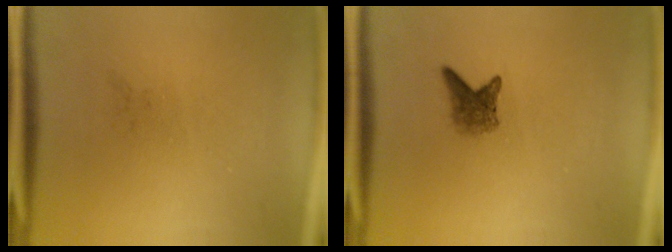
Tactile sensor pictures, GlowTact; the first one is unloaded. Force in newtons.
{"total": 2.4}